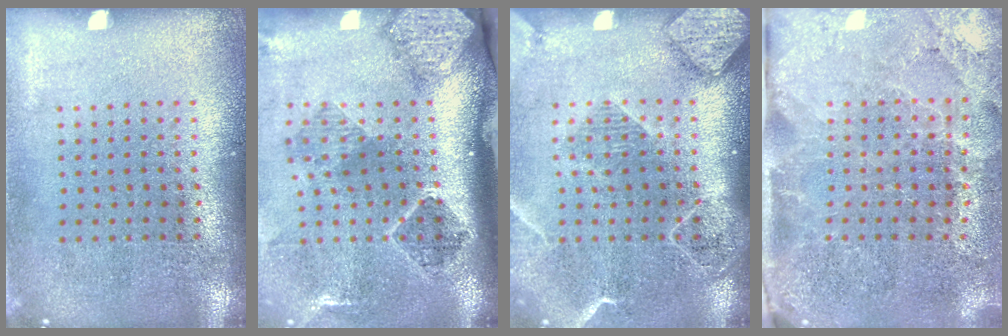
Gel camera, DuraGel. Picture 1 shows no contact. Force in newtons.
{"total": 2.9, "press": 1.9, "slide": 2.1}
{"total": 2.1, "press": 1.9, "slide": 0.9}
{"total": 3.9, "press": 3.2, "slide": 2.3}